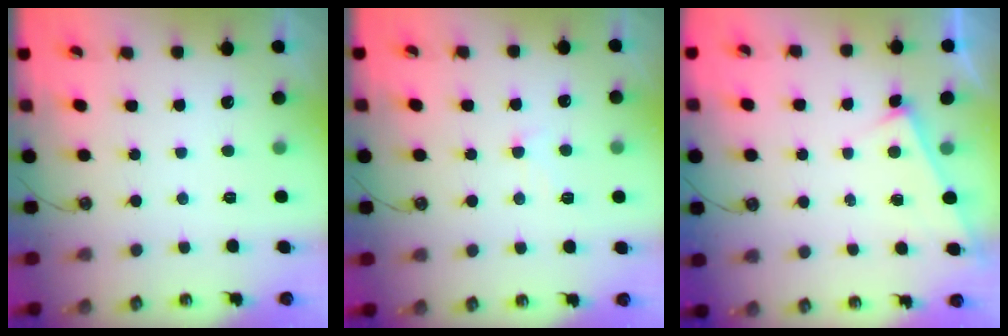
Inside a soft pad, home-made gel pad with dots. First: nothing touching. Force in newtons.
{"total": 2.5, "press": 2.4, "slide": 0.7}
{"total": 6.1, "press": 6.1, "slide": 0.2}